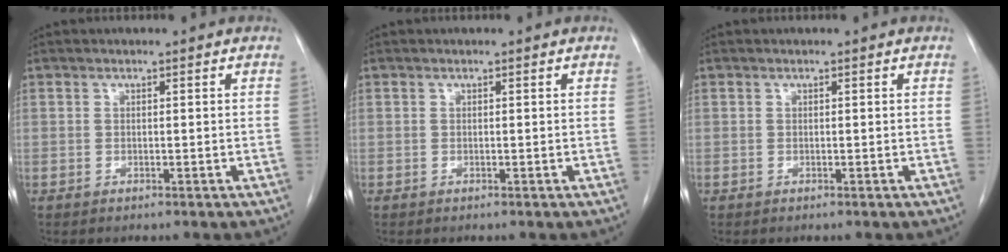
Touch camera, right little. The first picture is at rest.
{"total": 0.0}
{"total": 0.0}